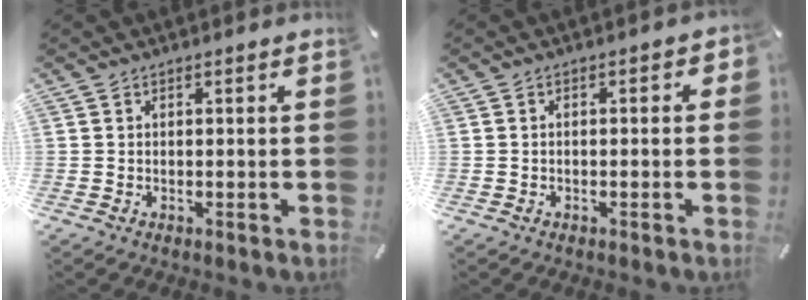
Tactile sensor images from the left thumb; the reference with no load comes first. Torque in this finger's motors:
{"motor_torque": [0.56, 0.44, 0.12, -0.03, -0.05]}